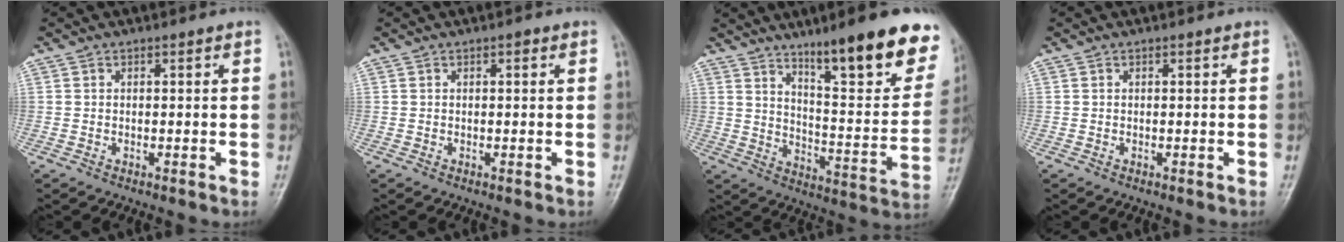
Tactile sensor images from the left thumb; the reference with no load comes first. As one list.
[{"total": 0.6, "force": [0.3, 0.3, 0.5], "torque": [-0.006, 0.001, 0.001]}, {"total": 21.6, "force": [13.8, 4.6, 15.9], "torque": [-0.185, -0.071, 0.211]}, {"total": 0.0}]